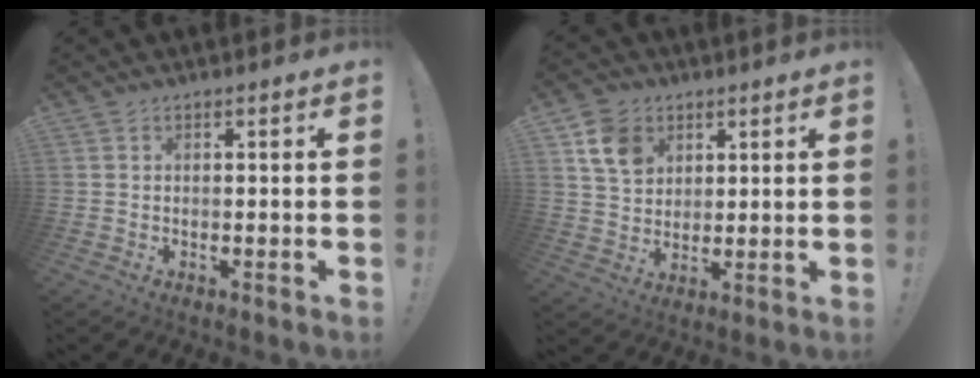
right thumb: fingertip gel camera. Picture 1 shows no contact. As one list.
[{"total": 10.3, "force": [5.3, 7.7, 4.2], "torque": [-0.063, -0.019, 0.105]}]